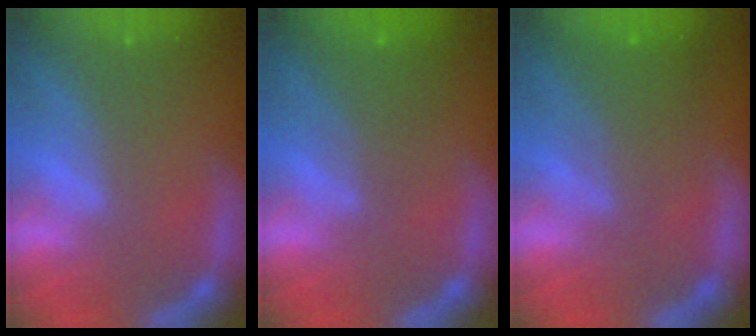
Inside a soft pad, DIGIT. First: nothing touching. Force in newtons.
{"total": 3.0}
{"total": 3.4}